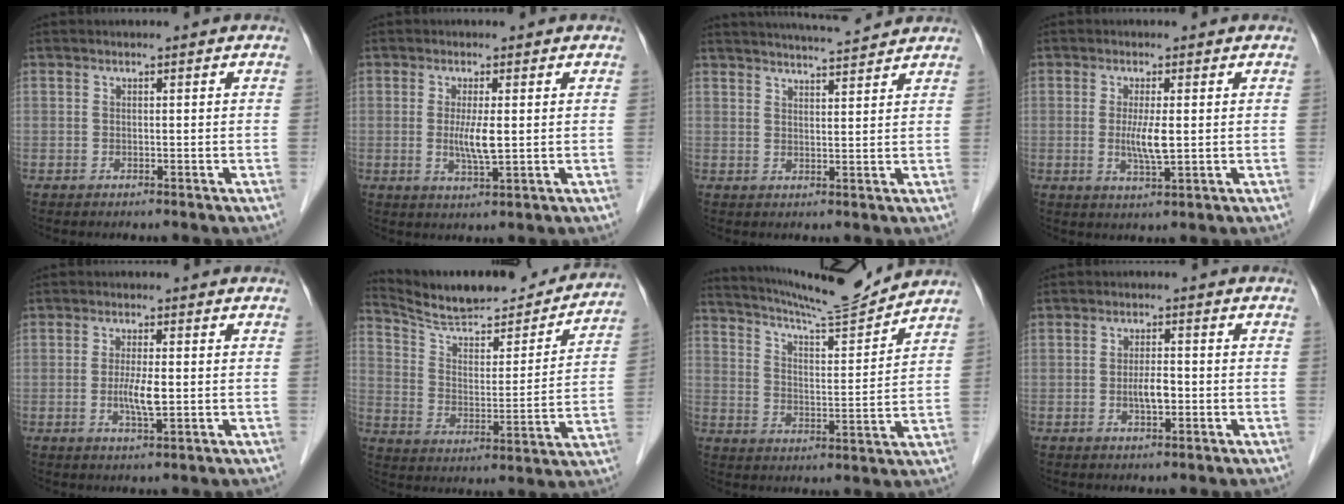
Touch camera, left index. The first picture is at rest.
{"total": 3.8, "force": [0.0, 0.4, 3.8], "torque": [-0.076, -0.011, 0.001]}
{"total": 8.5, "force": [8.1, 0.1, 2.7], "torque": [-0.048, 0.013, 0.112]}
{"total": 3.9, "force": [-0.1, 0.4, 3.9], "torque": [-0.078, -0.011, -0.001]}
{"total": 3.8, "force": [-0.6, 0.5, 3.7], "torque": [-0.076, -0.010, -0.010]}
{"total": 22.7, "force": [20.7, 4.2, 8.2], "torque": [-0.123, -0.022, 0.292]}
{"total": 13.0, "force": [12.5, -0.9, 3.6], "torque": [-0.069, -0.015, 0.194]}
{"total": 3.0, "force": [-0.9, 0.9, 2.7], "torque": [-0.052, -0.002, -0.015]}